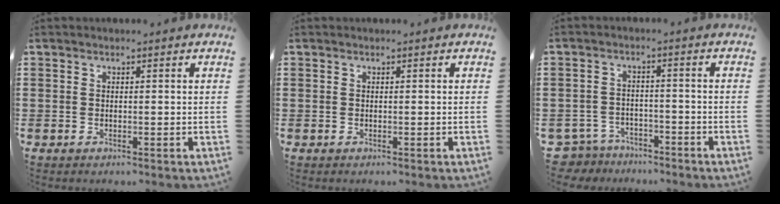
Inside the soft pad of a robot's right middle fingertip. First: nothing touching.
{"total": 0.0}
{"total": 4.1, "force": [-4.0, 0.9, 0.2], "torque": [-0.032, -0.008, -0.091]}